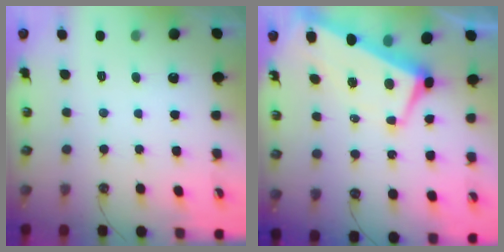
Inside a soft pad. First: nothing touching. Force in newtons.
{"total": 1.8, "press": 1.2, "slide": 1.3}